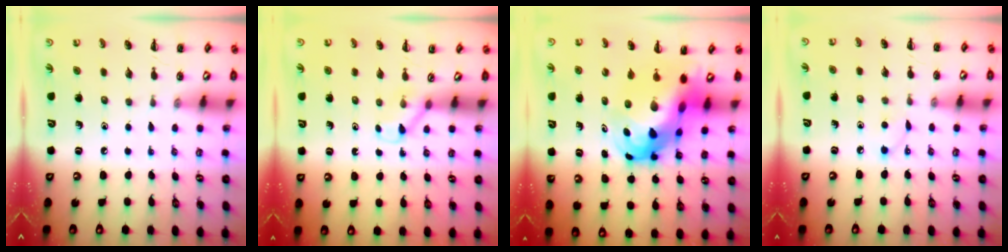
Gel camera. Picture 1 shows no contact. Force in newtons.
{"total": 3.0, "press": 2.8, "slide": 1.1}
{"total": 13.4, "press": 12.9, "slide": 3.5}
{"total": 3.1, "press": 2.9, "slide": 1.0}